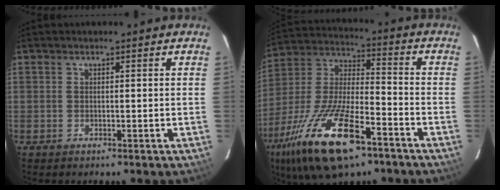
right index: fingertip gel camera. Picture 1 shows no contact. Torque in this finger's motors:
{"motor_torque": [1.55, -0.58, 0.83, 0.21]}